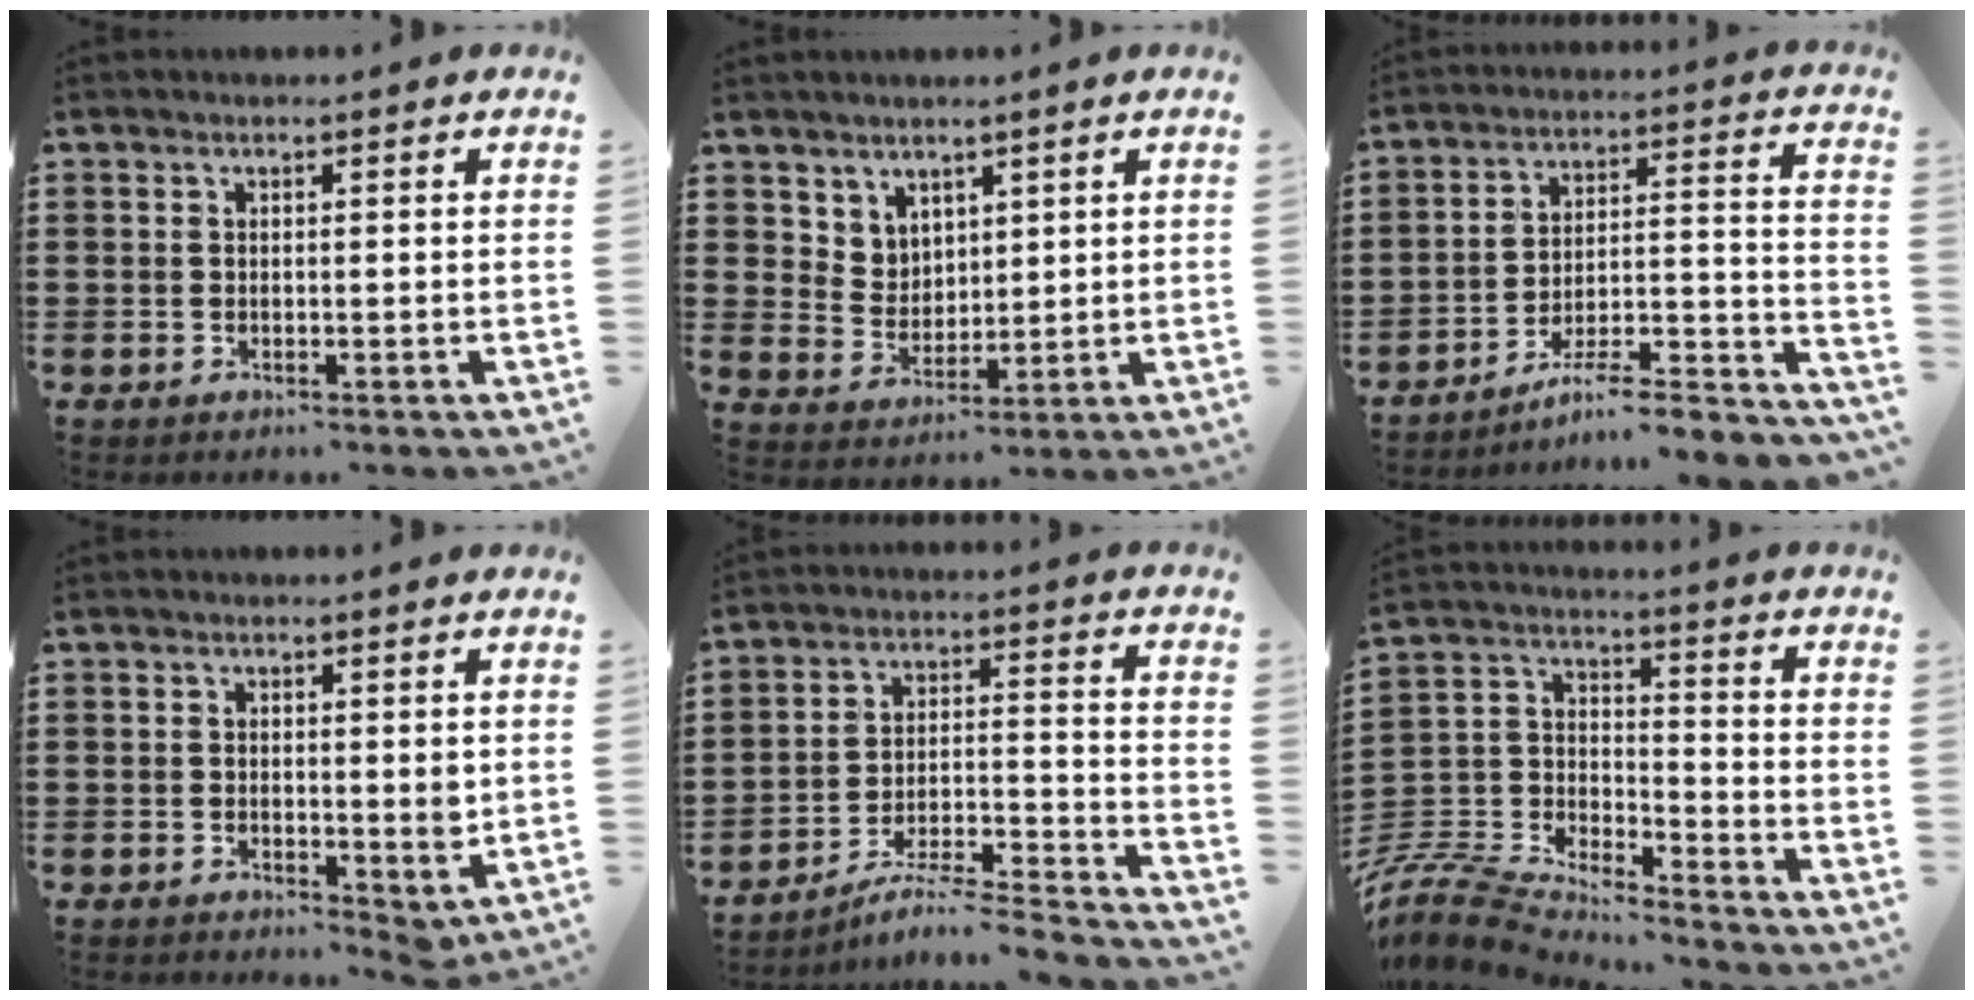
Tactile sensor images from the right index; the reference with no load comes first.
{"total": 4.6, "force": [3.5, 3.0, 0.1], "torque": [-0.019, -0.003, 0.068]}
{"total": 5.8, "force": [-4.7, 0.4, 3.4], "torque": [-0.056, -0.015, -0.095]}
{"total": 2.2, "force": [0.2, 1.0, 2.0], "torque": [-0.025, -0.007, 0.001]}
{"total": 5.3, "force": [-4.5, 0.1, 2.8], "torque": [-0.045, -0.014, -0.093]}
{"total": 7.5, "force": [-7.1, 1.6, 1.5], "torque": [-0.065, -0.011, -0.153]}